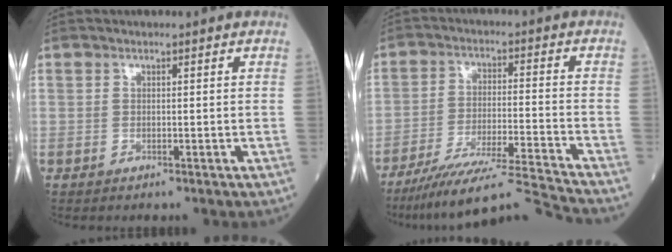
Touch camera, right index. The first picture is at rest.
{"total": 14.5, "force": [-13.3, -2.7, 5.2], "torque": [-0.075, -0.004, -0.221]}